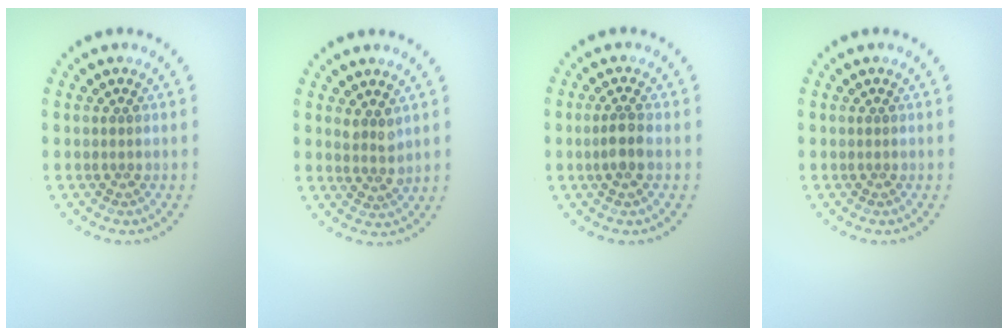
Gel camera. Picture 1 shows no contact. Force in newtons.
{"total": 1.7, "press": 1.4, "slide": 1.0}
{"total": 1.8, "press": 1.7, "slide": 0.7}
{"total": 0.0}